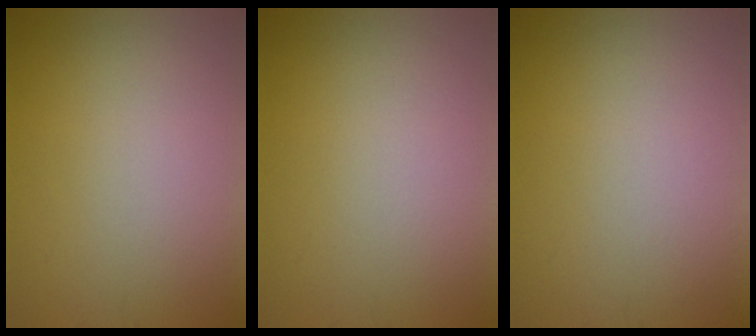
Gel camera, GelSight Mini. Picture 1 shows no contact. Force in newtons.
{"total": 0.0}
{"total": 0.0}